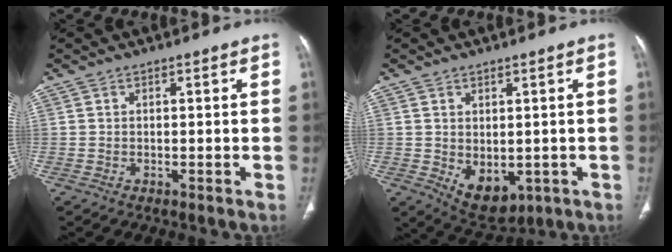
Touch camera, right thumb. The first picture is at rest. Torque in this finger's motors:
{"motor_torque": [-0.25, 0.54, -0.10, 0.03, 0.16]}